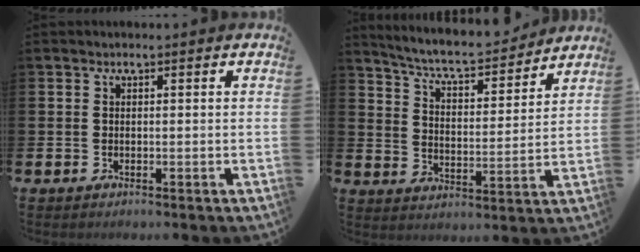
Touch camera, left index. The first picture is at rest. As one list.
[{"total": 6.8, "force": [6.4, 0.9, 2.0], "torque": [-0.070, -0.047, 0.108]}]